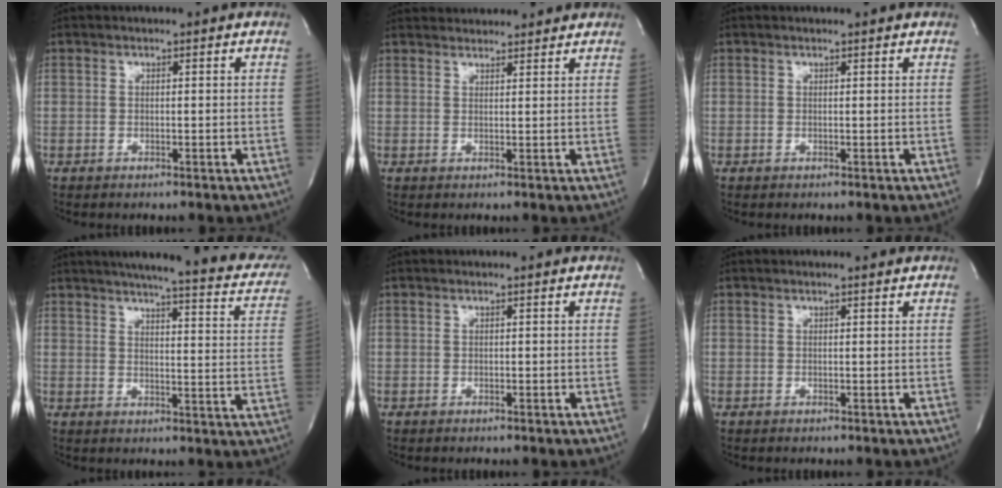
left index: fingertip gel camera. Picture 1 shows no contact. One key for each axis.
{"total": 7.9, "fx": 7.6, "fy": 1.5, "fz": 1.6, "tx": -0.020, "ty": 0.037, "tz": 0.096}
{"total": 1.2, "fx": 1.2, "fy": 0.0, "fz": 0.2, "tx": -0.010, "ty": 0.003, "tz": 0.013}
{"total": 23.1, "fx": 19.2, "fy": 3.1, "fz": 12.4, "tx": -0.165, "ty": -0.025, "tz": 0.215}
{"total": 0.0}
{"total": 0.5, "fx": 0.4, "fy": 0.0, "fz": 0.3, "tx": -0.010, "ty": 0.004, "tz": 0.007}